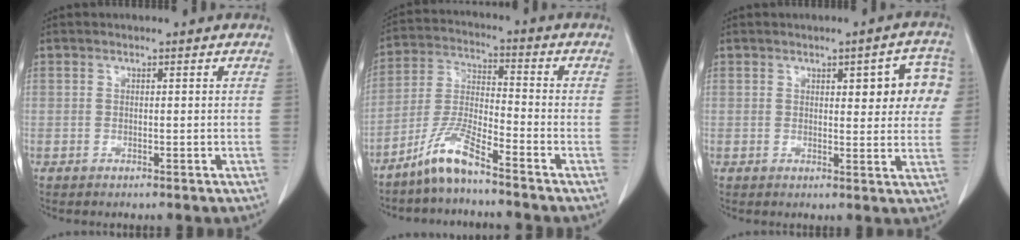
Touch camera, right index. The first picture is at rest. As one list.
[{"total": 7.9, "force": [-6.1, 0.4, 5.0], "torque": [-0.117, -0.016, -0.126]}, {"total": 7.8, "force": [2.3, 2.5, 7.0], "torque": [-0.073, 0.016, 0.025]}]